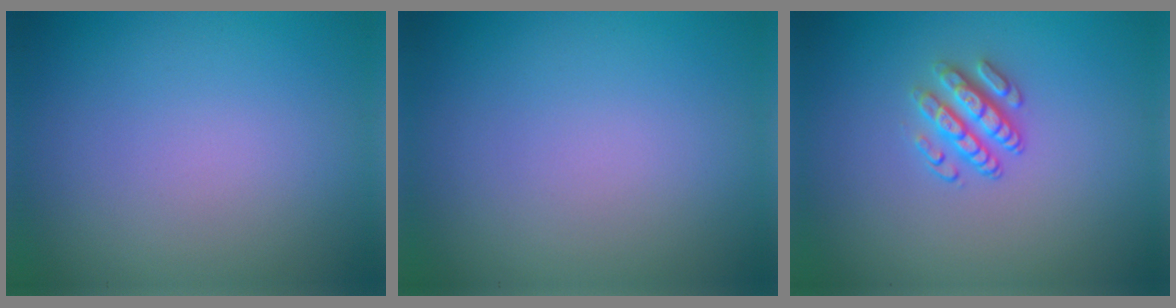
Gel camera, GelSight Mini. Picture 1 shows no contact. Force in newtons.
{"total": 0.0}
{"total": 2.9, "press": 2.5, "slide": 1.4}